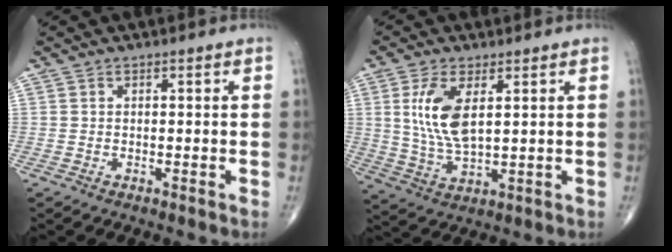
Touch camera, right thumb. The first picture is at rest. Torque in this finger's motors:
{"motor_torque": [-0.76, 0.60, 0.91, 0.36, 0.12]}